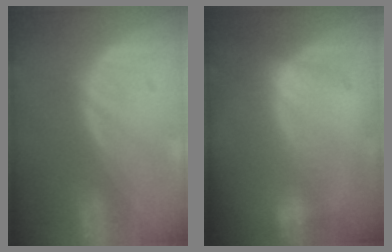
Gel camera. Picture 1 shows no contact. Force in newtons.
{"total": 7.2, "press": 6.2, "slide": 3.8}